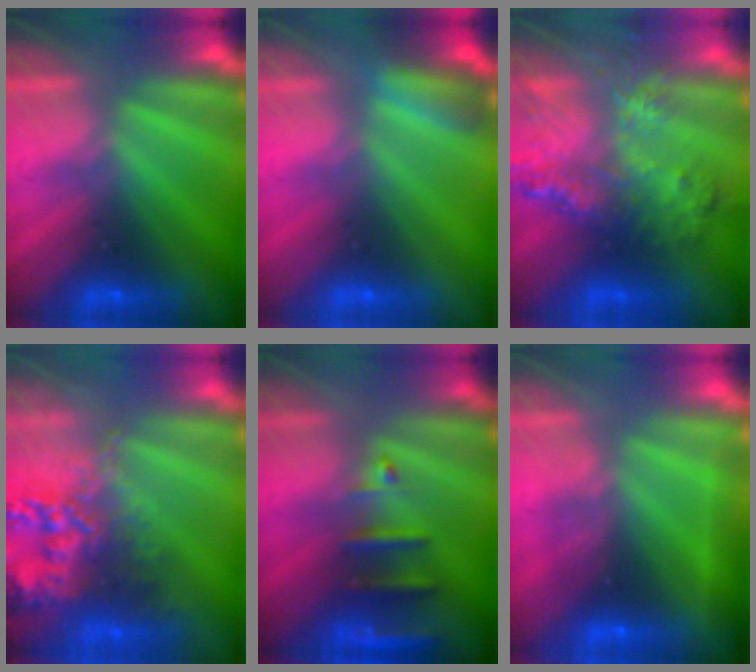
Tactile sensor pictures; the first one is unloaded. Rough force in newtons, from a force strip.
{"total": 2.7}
{"total": 7.9}
{"total": 8.6}
{"total": 2.6}
{"total": 2.2}